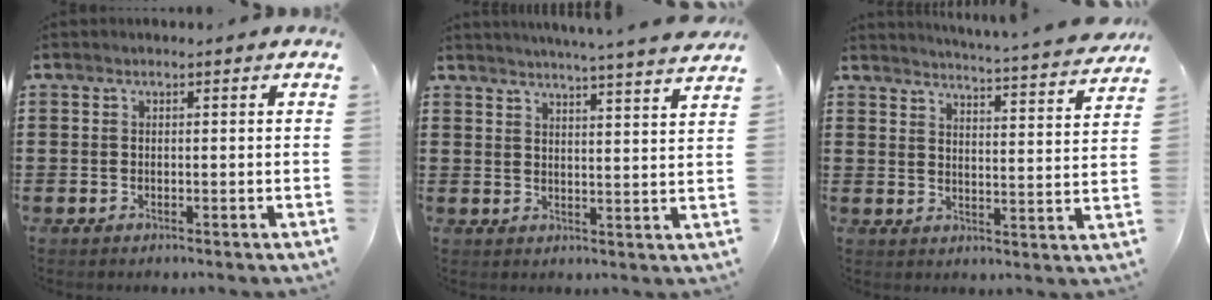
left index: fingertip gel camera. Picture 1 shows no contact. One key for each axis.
{"total": 4.3, "fx": 4.1, "fy": -1.0, "fz": 1.0, "tx": -0.034, "ty": -0.024, "tz": 0.068}
{"total": 4.3, "fx": 4.1, "fy": -0.7, "fz": 0.9, "tx": -0.030, "ty": -0.039, "tz": 0.066}